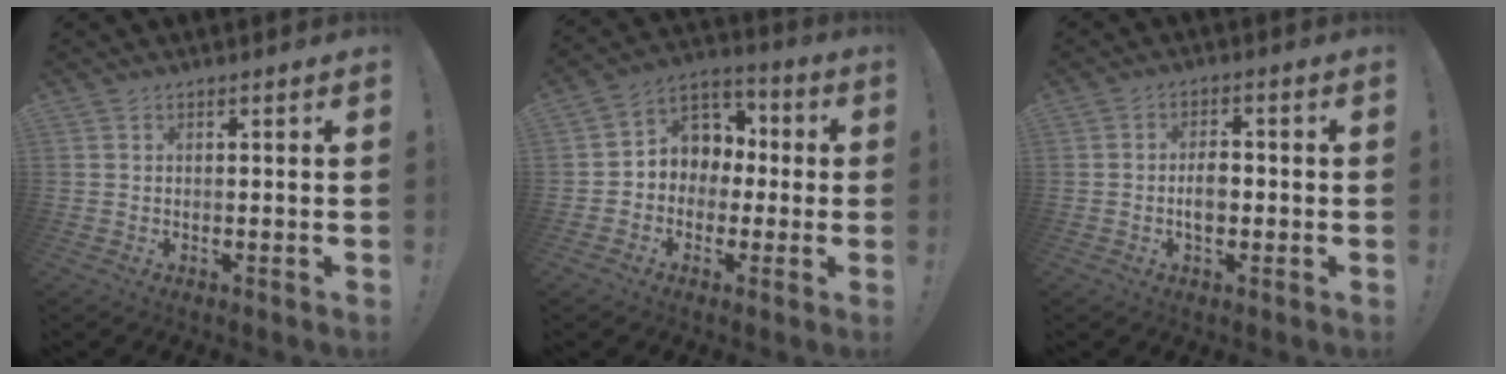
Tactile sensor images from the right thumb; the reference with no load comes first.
{"total": 8.2, "force": [-0.2, 7.8, 2.6], "torque": [-0.027, 0.001, 0.006]}
{"total": 4.8, "force": [-1.1, 2.9, 3.6], "torque": [-0.052, 0.002, -0.026]}